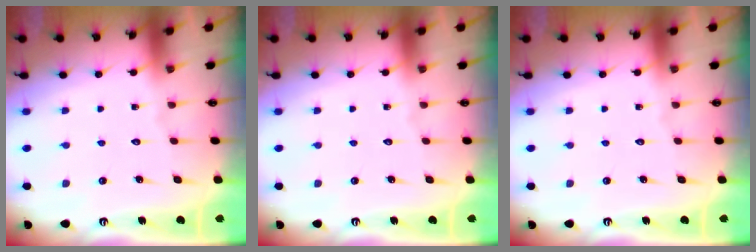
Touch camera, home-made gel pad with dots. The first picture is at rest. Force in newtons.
{"total": 0.0}
{"total": 0.0}